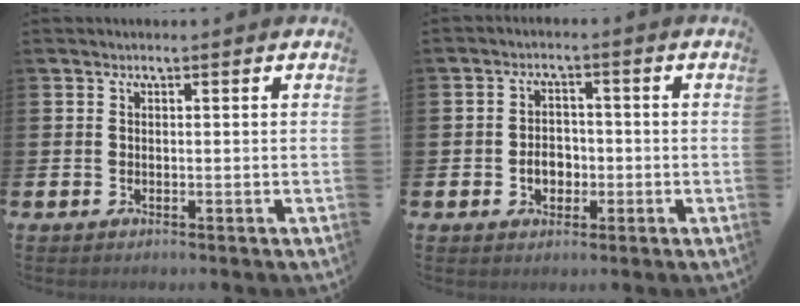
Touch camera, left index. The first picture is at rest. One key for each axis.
{"total": 3.4, "fx": -1.2, "fy": 2.5, "fz": 2.0, "tx": -0.021, "ty": -0.004, "tz": -0.028}